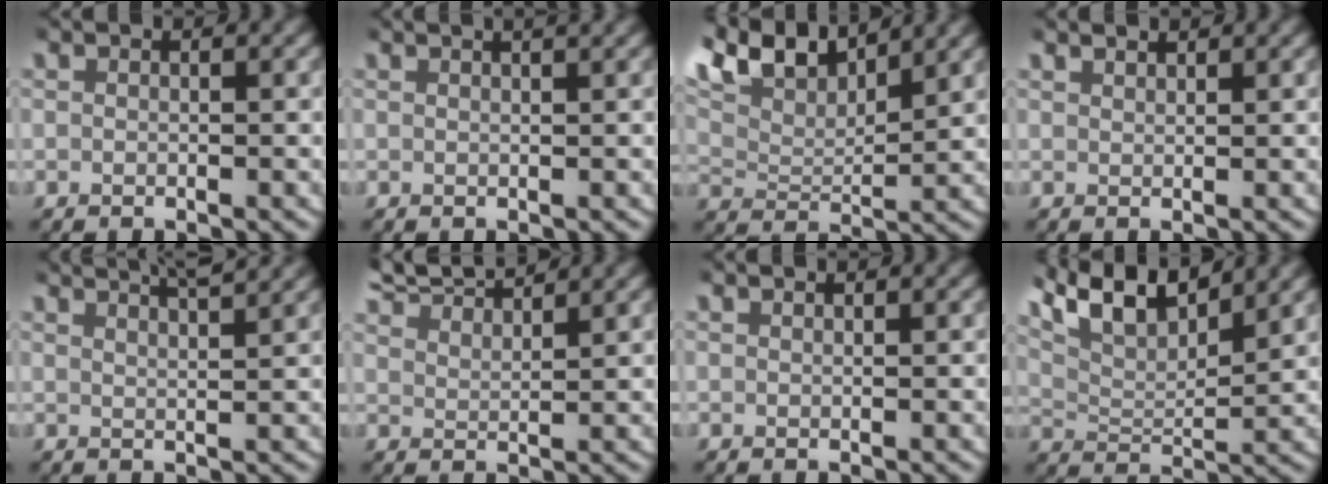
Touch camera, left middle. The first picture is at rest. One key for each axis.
{"total": 2.8, "fx": 1.9, "fy": 0.6, "fz": 1.9, "tx": -0.018, "ty": 0.013, "tz": 0.024}
{"total": 9.2, "fx": 5.9, "fy": 4.9, "fz": 5.1, "tx": -0.120, "ty": 0.013, "tz": 0.094}
{"total": 1.7, "fx": 1.6, "fy": 0.2, "fz": 0.3, "tx": -0.001, "ty": 0.000, "tz": 0.029}
{"total": 6.3, "fx": 5.0, "fy": 2.0, "fz": 3.1, "tx": -0.046, "ty": 0.012, "tz": 0.075}
{"total": 5.8, "fx": 5.4, "fy": 1.0, "fz": 1.9, "tx": -0.041, "ty": 0.013, "tz": 0.089}
{"total": 0.7, "fx": 0.7, "fy": 0.0, "fz": 0.1, "tx": 0.003, "ty": 0.001, "tz": 0.011}
{"total": 8.5, "fx": 5.3, "fy": 4.3, "fz": 5.1, "tx": -0.111, "ty": -0.002, "tz": 0.091}